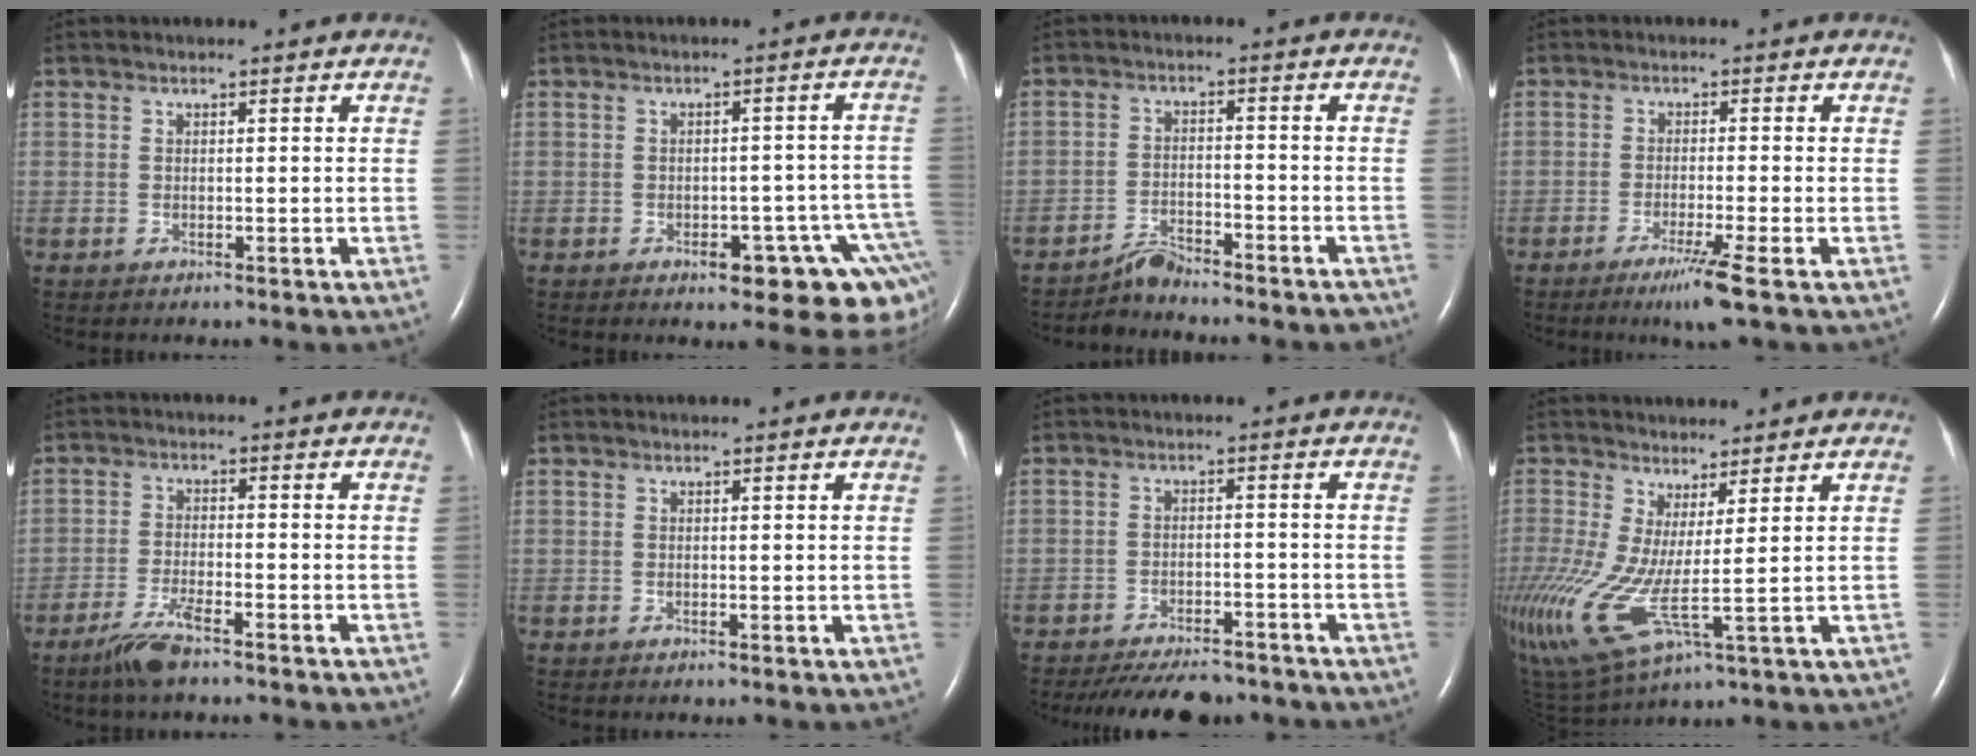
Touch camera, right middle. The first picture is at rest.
{"total": 11.8, "force": [-6.7, 4.4, 8.7], "torque": [-0.030, 0.021, -0.074]}
{"total": 5.3, "force": [-5.2, 0.7, 0.8], "torque": [-0.008, -0.002, -0.084]}
{"total": 4.6, "force": [-2.8, -1.0, 3.6], "torque": [-0.069, -0.017, -0.052]}
{"total": 5.4, "force": [-4.0, 0.6, 3.5], "torque": [-0.080, -0.010, -0.075]}
{"total": 0.0}
{"total": 11.1, "force": [-9.8, 3.4, 3.9], "torque": [-0.062, -0.003, -0.132]}
{"total": 10.4, "force": [-0.2, 1.6, 10.3], "torque": [-0.237, -0.012, 0.010]}